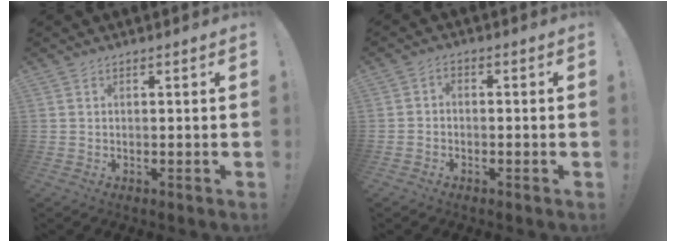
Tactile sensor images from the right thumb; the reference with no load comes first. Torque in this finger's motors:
{"motor_torque": [0.02, 0.01, -0.01, 0.01, 0.00]}